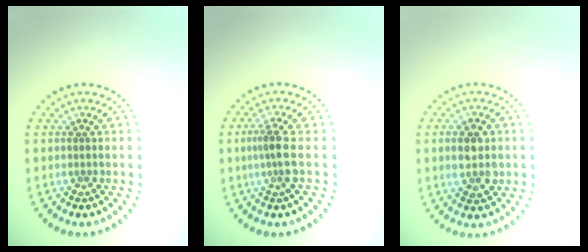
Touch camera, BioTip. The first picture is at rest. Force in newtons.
{"total": 2.4, "press": 1.8, "slide": 1.6}
{"total": 3.3, "press": 3.3, "slide": 0.2}